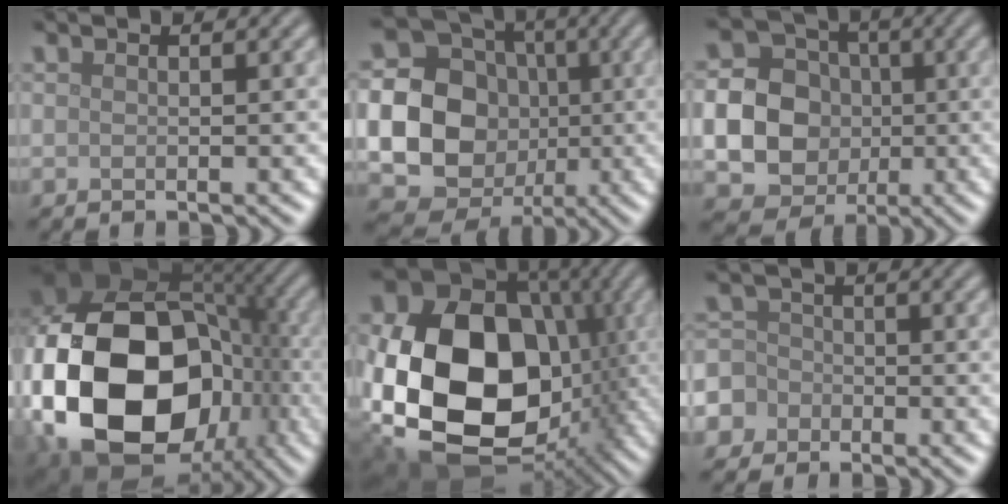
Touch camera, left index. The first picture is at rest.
{"total": 22.5, "force": [-1.4, 21.3, 7.1], "torque": [-0.185, -0.016, -0.070]}
{"total": 15.0, "force": [-1.1, 14.3, 4.5], "torque": [-0.120, -0.006, -0.045]}
{"total": 21.8, "force": [-3.5, 16.6, 13.6], "torque": [-0.341, -0.039, -0.045]}
{"total": 20.4, "force": [-1.8, 15.5, 13.2], "torque": [-0.286, -0.031, -0.018]}
{"total": 5.9, "force": [-3.2, 4.9, 1.0], "torque": [-0.014, -0.001, -0.079]}